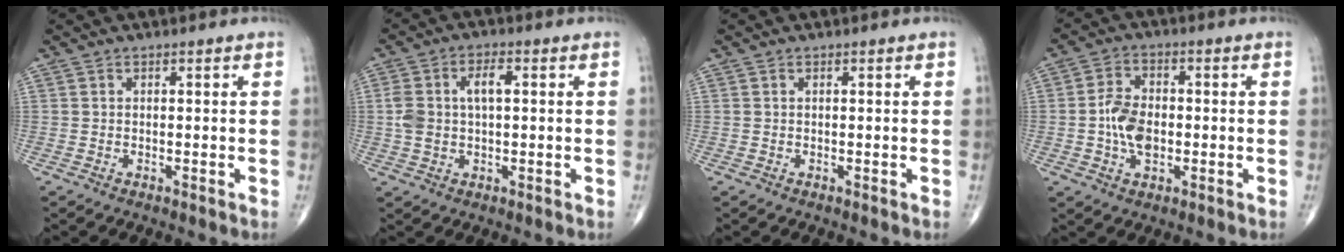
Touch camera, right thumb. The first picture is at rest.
{"total": 6.8, "force": [0.8, 3.5, 5.8], "torque": [-0.128, 0.020, 0.018]}
{"total": 0.0}
{"total": 7.5, "force": [-1.0, 4.8, 5.7], "torque": [-0.099, 0.009, -0.023]}